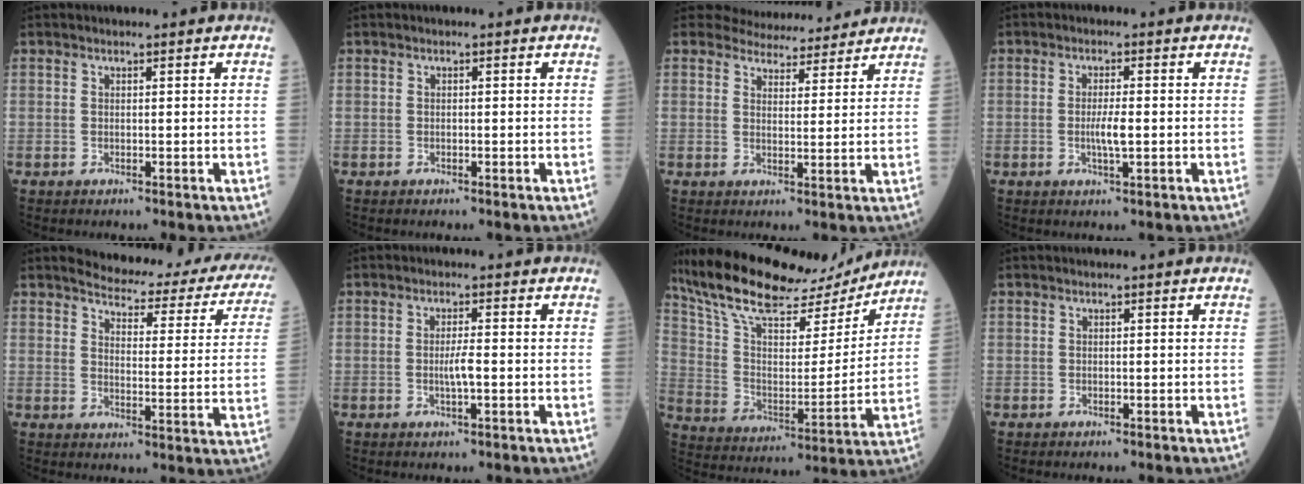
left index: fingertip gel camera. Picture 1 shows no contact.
{"total": 0.0}
{"total": 7.8, "force": [7.5, 2.1, 0.6], "torque": [0.000, 0.003, 0.091]}
{"total": 3.0, "force": [-0.7, 0.3, 2.9], "torque": [-0.056, -0.006, -0.014]}
{"total": 20.8, "force": [19.2, 4.7, 6.6], "torque": [-0.056, -0.073, 0.201]}
{"total": 2.4, "force": [-0.7, 0.1, 2.3], "torque": [-0.044, -0.004, -0.014]}
{"total": 20.6, "force": [17.6, 5.5, 9.2], "torque": [-0.163, 0.004, 0.290]}
{"total": 0.0}